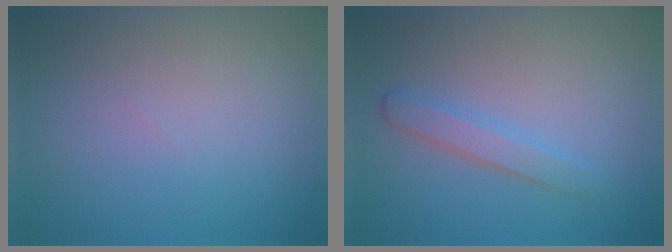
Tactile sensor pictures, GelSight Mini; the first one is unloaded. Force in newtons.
{"total": 1.9, "press": 1.9, "slide": 0.1}